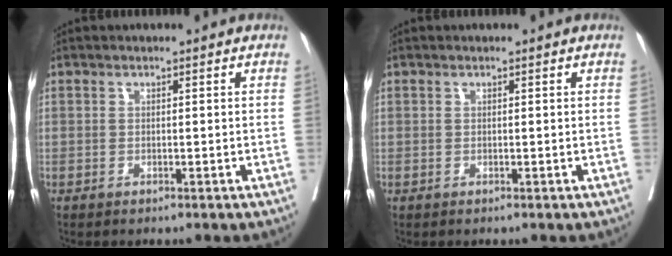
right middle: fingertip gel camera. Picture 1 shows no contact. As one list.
[{"total": 0.0}]